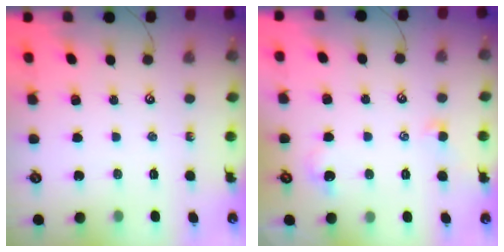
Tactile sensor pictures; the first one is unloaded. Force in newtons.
{"total": 2.5, "press": 2.4, "slide": 0.9}